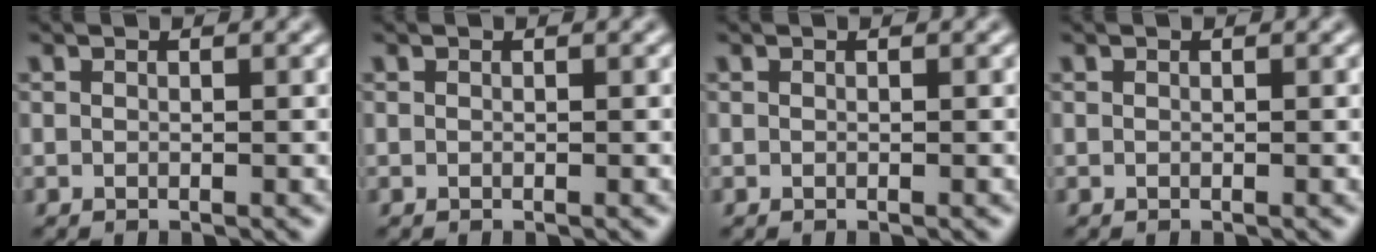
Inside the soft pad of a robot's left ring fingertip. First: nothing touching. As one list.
[{"total": 0.0}, {"total": 0.0}, {"total": 0.0}]